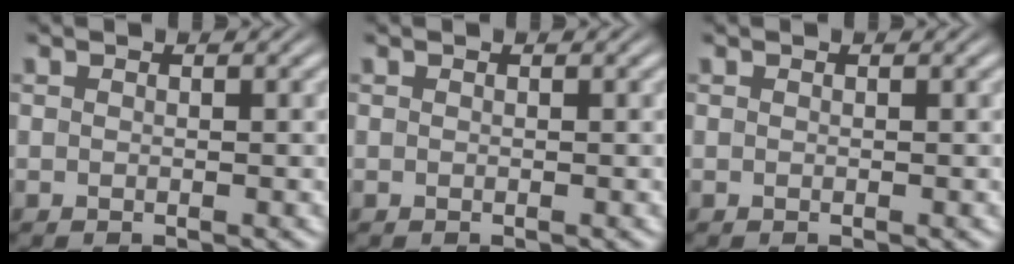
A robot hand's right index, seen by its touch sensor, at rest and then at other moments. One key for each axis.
{"total": 0.0}
{"total": 0.0}